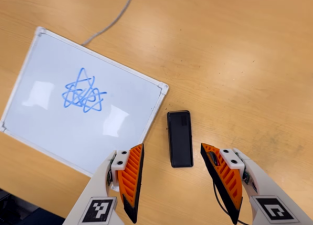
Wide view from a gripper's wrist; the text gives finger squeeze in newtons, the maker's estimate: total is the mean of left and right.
{"total": 0.0}